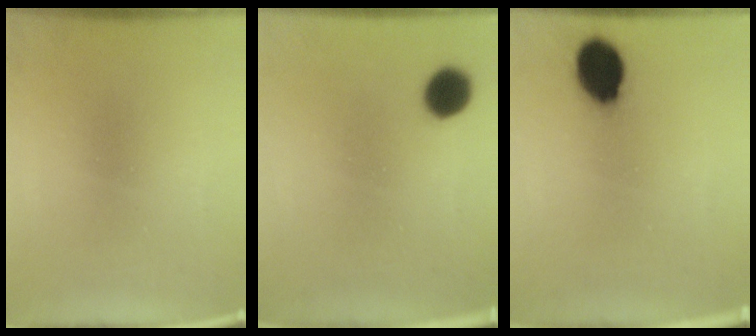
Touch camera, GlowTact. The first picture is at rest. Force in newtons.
{"total": 6.1}
{"total": 10.4}